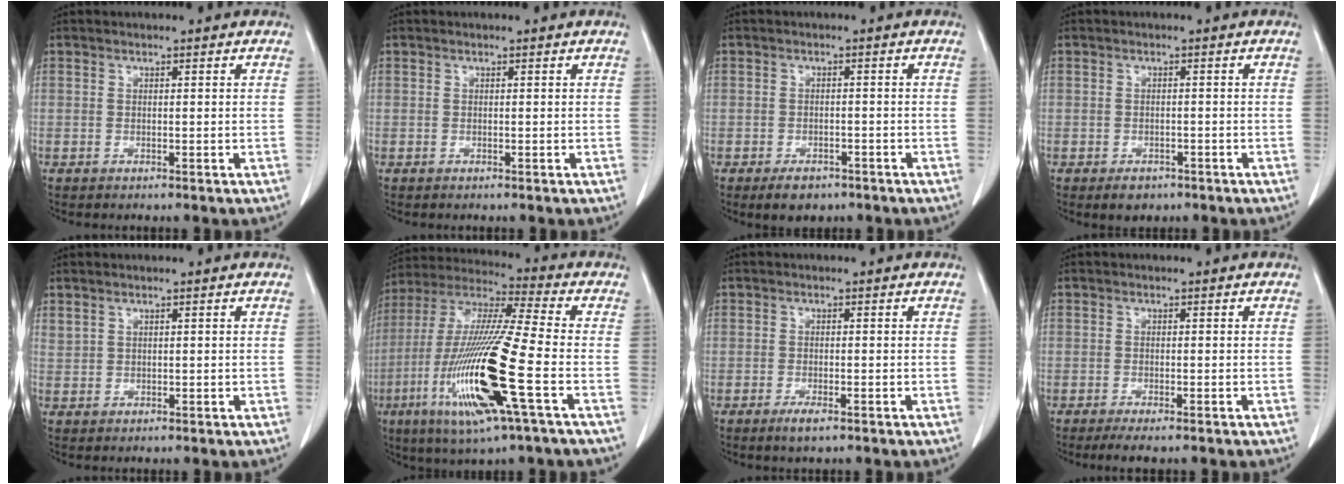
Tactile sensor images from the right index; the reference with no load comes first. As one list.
[{"total": 0.0}, {"total": 3.8, "force": [-2.6, 2.1, 1.7], "torque": [-0.023, -0.001, -0.031]}, {"total": 2.0, "force": [-1.3, 1.4, 0.7], "torque": [-0.007, 0.000, -0.011]}, {"total": 1.2, "force": [1.1, 0.4, 0.2], "torque": [-0.003, 0.010, 0.025]}, {"total": 20.2, "force": [-6.2, 0.7, 19.2], "torque": [-0.415, -0.028, -0.122]}, {"total": 2.1, "force": [-1.3, 0.4, 1.6], "torque": [-0.028, -0.004, -0.023]}, {"total": 3.0, "force": [-2.3, 0.4, 1.9], "torque": [-0.026, -0.009, -0.035]}]